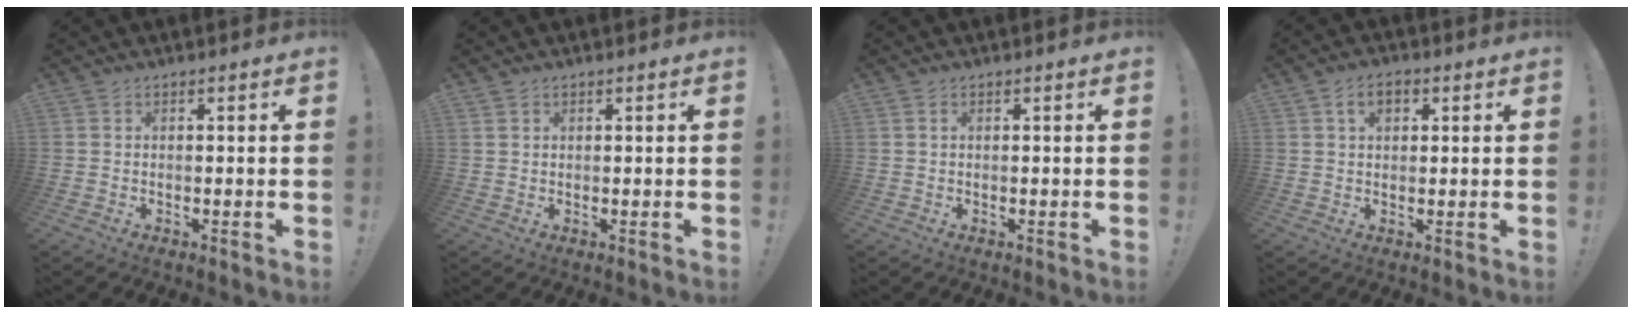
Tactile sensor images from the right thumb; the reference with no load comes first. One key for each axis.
{"total": 0.9, "fx": 0.7, "fy": 0.5, "fz": 0.3, "tx": 0.003, "ty": -0.003, "tz": 0.012}
{"total": 0.7, "fx": 0.2, "fy": 0.3, "fz": 0.5, "tx": -0.011, "ty": 0.002, "tz": 0.004}
{"total": 4.8, "fx": 1.8, "fy": 2.9, "fz": 3.4, "tx": -0.048, "ty": 0.002, "tz": 0.030}